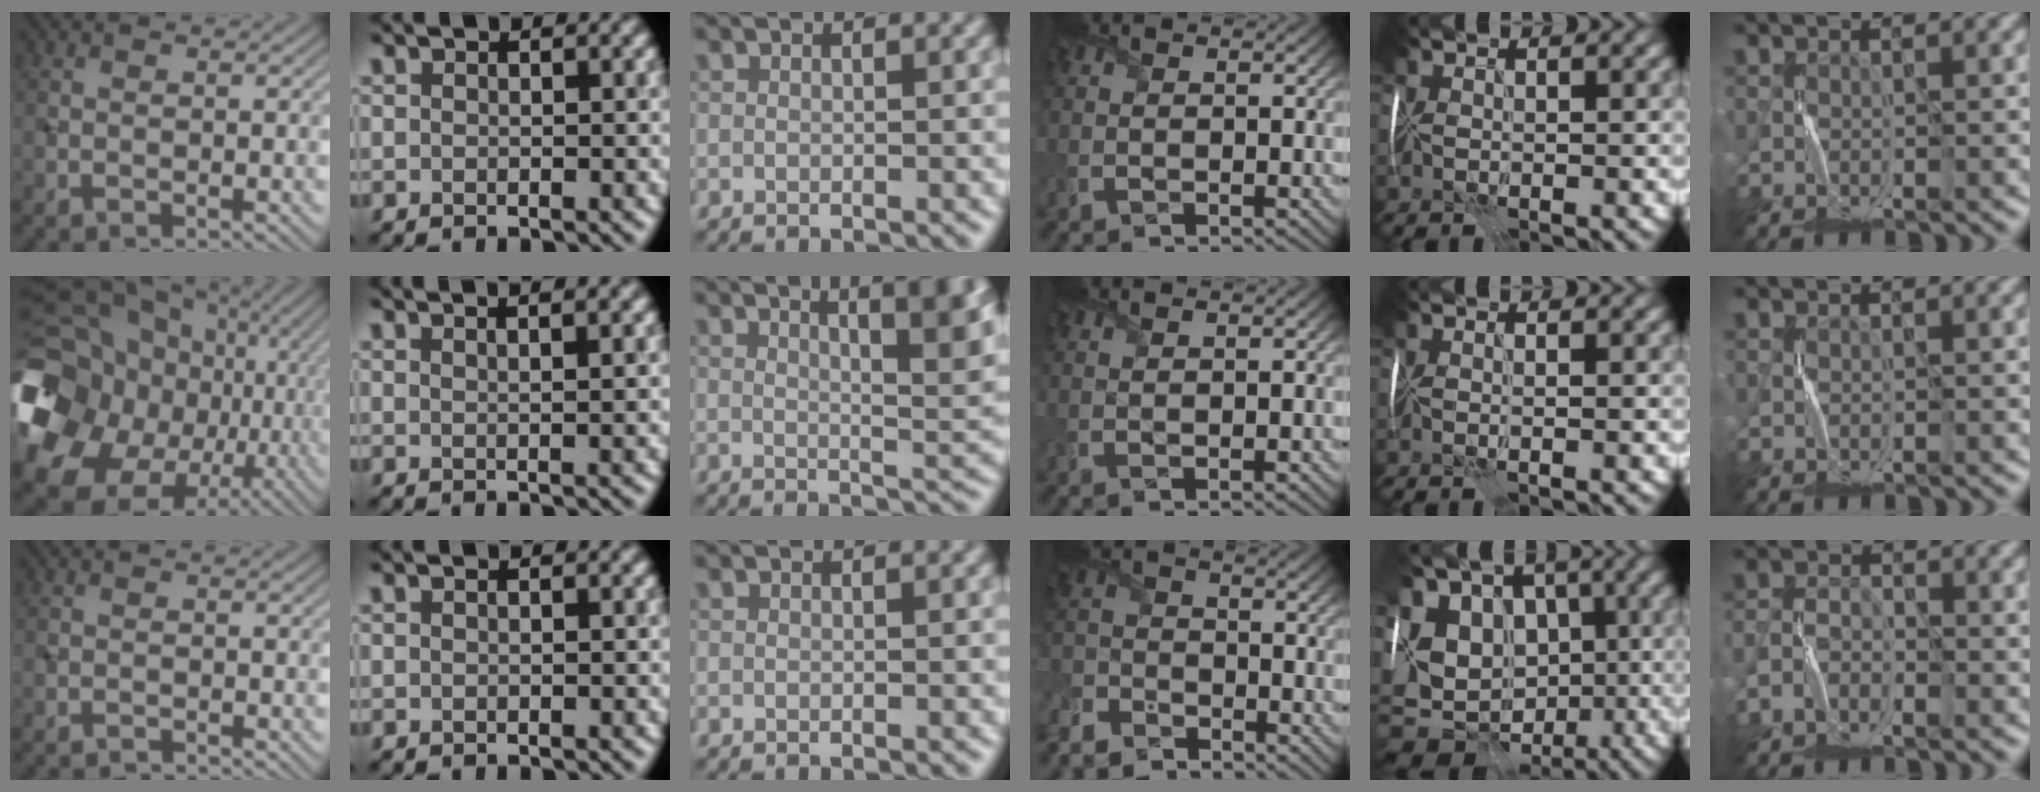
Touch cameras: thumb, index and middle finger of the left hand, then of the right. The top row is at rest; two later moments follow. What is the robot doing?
{"motion": "fold", "object": "memory foam"}